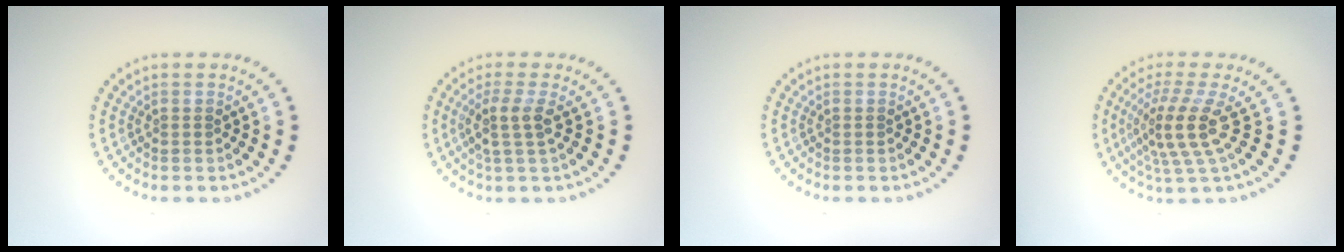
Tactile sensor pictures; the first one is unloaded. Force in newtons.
{"total": 2.6, "press": 2.0, "slide": 1.6}
{"total": 0.0}
{"total": 4.4, "press": 3.1, "slide": 3.1}